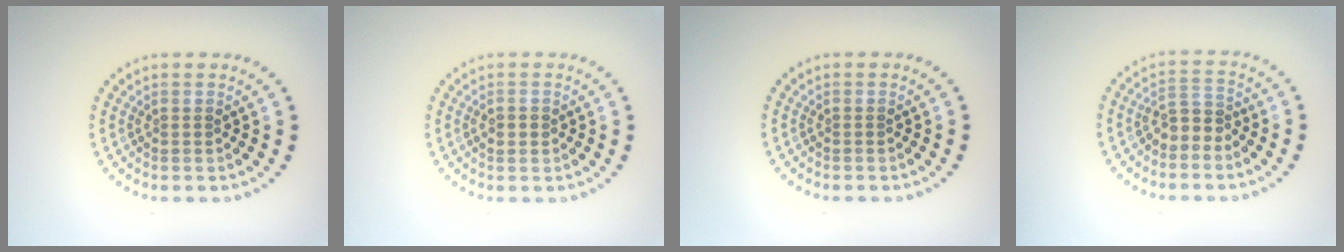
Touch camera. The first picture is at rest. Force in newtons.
{"total": 1.5, "press": 1.5, "slide": 0.0}
{"total": 0.0}
{"total": 2.4, "press": 2.1, "slide": 1.1}